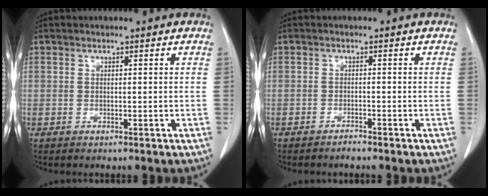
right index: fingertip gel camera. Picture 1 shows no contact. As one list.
[{"total": 1.1, "force": [-1.0, 0.1, 0.3], "torque": [-0.009, -0.001, -0.014]}]